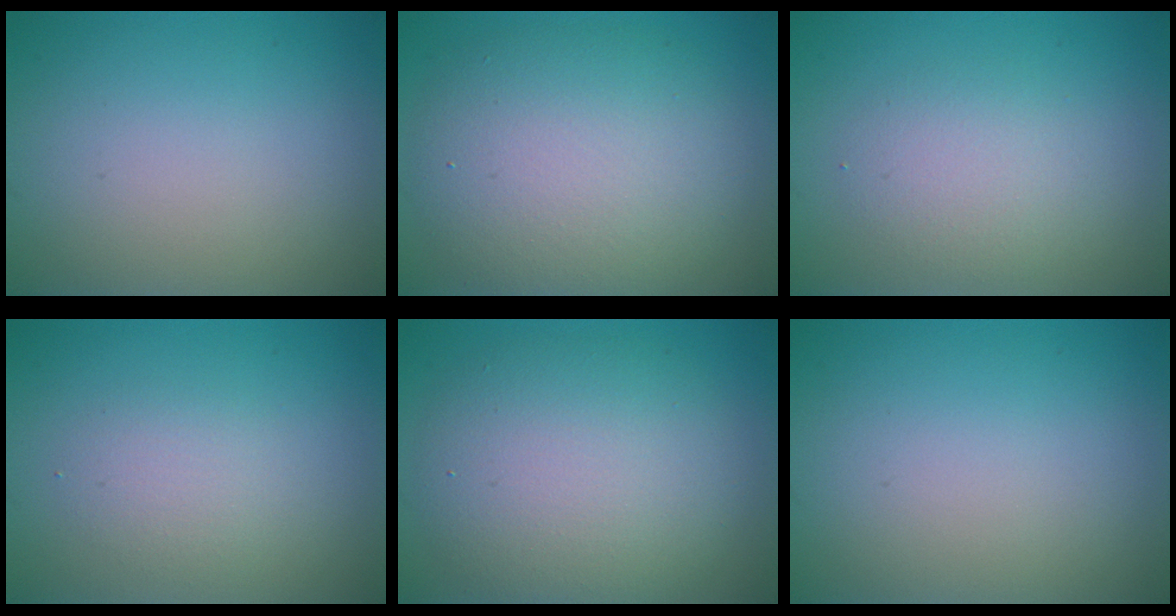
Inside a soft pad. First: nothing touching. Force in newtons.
{"total": 8.2, "press": 8.2, "slide": 0.8}
{"total": 2.6, "press": 2.6, "slide": 0.1}
{"total": 1.9, "press": 1.9, "slide": 0.1}
{"total": 7.1, "press": 7.1, "slide": 0.6}
{"total": 0.0}